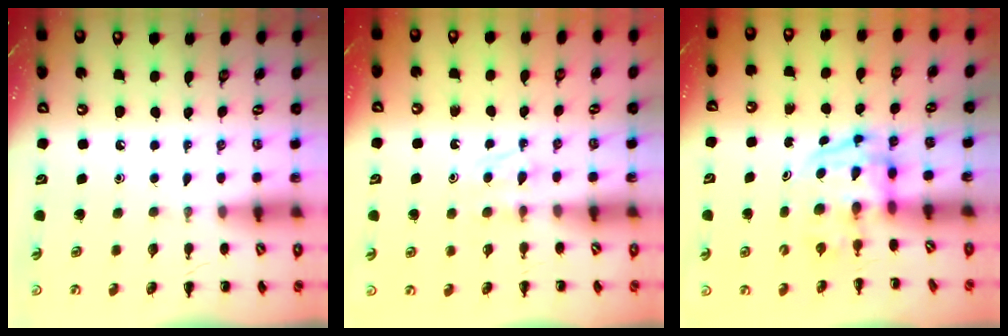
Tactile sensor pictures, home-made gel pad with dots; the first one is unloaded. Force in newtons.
{"total": 4.1, "press": 3.8, "slide": 1.5}
{"total": 3.8, "press": 3.8, "slide": 0.7}